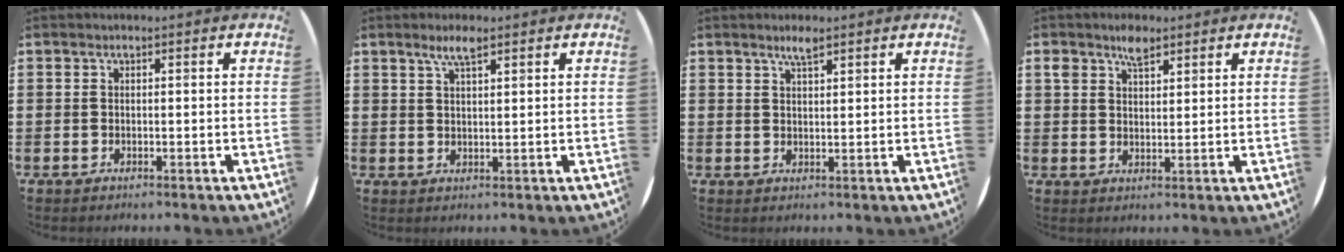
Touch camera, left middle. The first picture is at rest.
{"total": 3.3, "force": [2.3, 0.7, 2.2], "torque": [-0.038, 0.003, 0.038]}
{"total": 2.3, "force": [1.9, 0.3, 1.2], "torque": [-0.025, 0.002, 0.034]}
{"total": 3.4, "force": [2.5, 1.7, 1.6], "torque": [-0.020, 0.001, 0.043]}